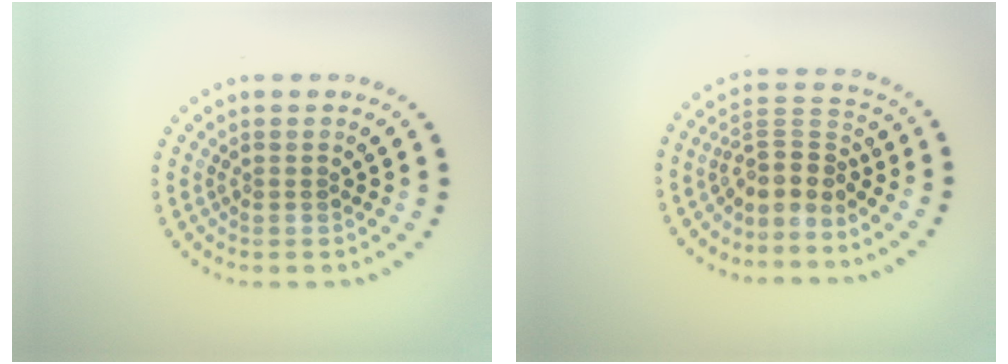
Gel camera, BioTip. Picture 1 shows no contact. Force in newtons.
{"total": 3.4, "press": 2.5, "slide": 2.3}